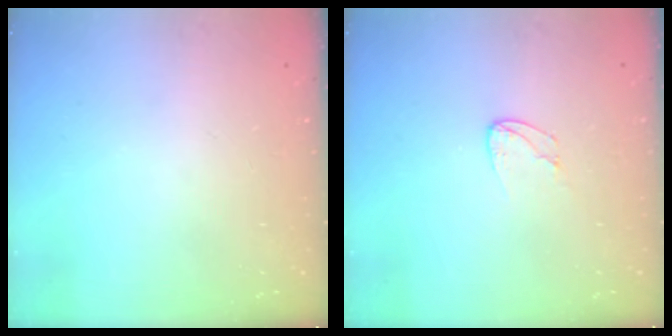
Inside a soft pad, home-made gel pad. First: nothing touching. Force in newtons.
{"total": 5.0, "press": 4.9, "slide": 0.4}